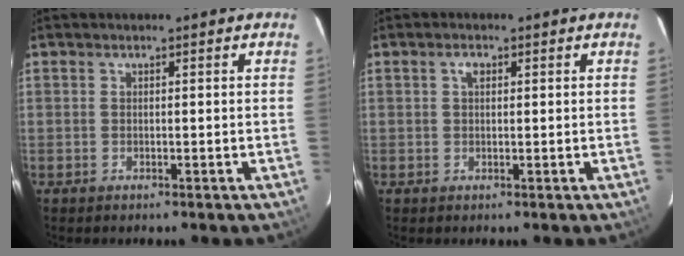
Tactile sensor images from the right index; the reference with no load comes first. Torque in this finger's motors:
{"motor_torque": [0.20, -0.01, 0.13, 0.03]}